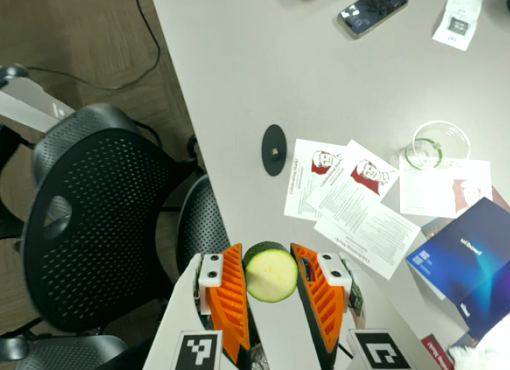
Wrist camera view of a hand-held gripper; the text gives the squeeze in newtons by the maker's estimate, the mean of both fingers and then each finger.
{"total": 10.3, "left": 10.4, "right": 10.1}